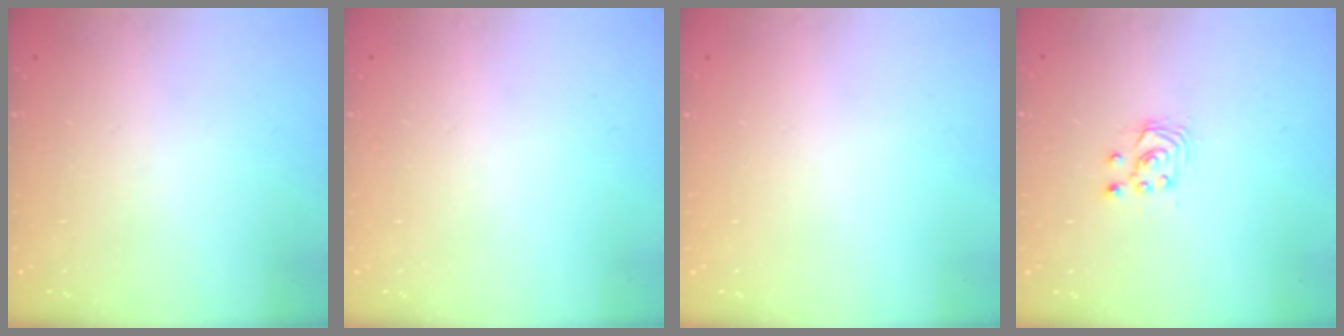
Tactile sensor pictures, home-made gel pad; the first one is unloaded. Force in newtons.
{"total": 0.0}
{"total": 0.0}
{"total": 2.9, "press": 2.9, "slide": 0.2}